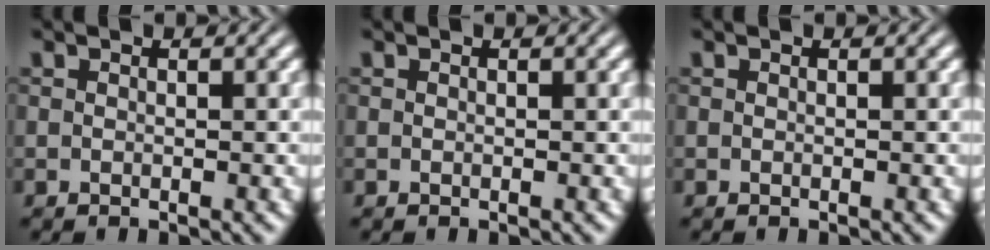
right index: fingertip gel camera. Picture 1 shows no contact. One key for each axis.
{"total": 0.0}
{"total": 0.0}